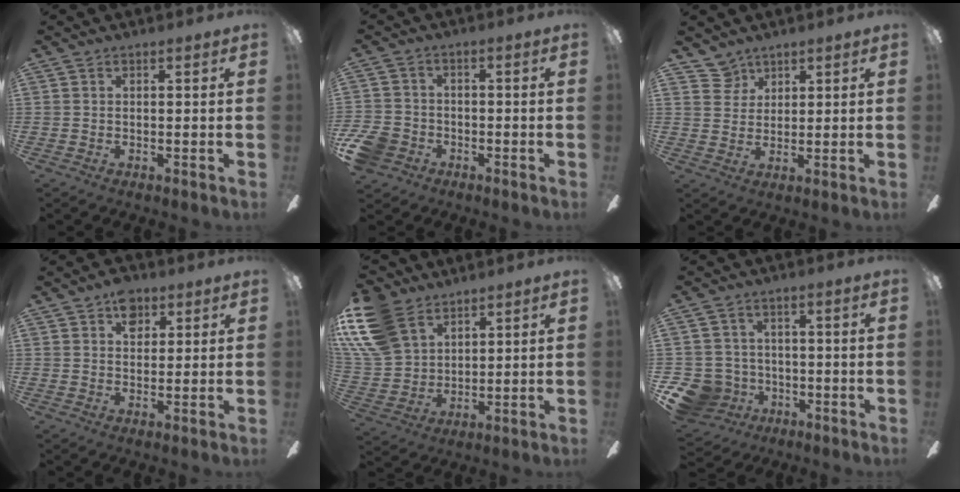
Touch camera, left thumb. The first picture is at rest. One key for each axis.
{"total": 6.7, "fx": -3.4, "fy": 5.2, "fz": 2.7, "tx": -0.073, "ty": 0.024, "tz": -0.066}
{"total": 5.1, "fx": 3.8, "fy": 3.4, "fz": 0.2, "tx": -0.006, "ty": -0.015, "tz": 0.072}
{"total": 6.0, "fx": 3.2, "fy": 4.0, "fz": 3.1, "tx": -0.028, "ty": -0.003, "tz": 0.054}
{"total": 16.5, "fx": 9.6, "fy": 10.7, "fz": 8.0, "tx": -0.209, "ty": -0.035, "tz": 0.183}
{"total": 8.7, "fx": -3.6, "fy": 7.6, "fz": 2.2, "tx": -0.079, "ty": 0.027, "tz": -0.062}